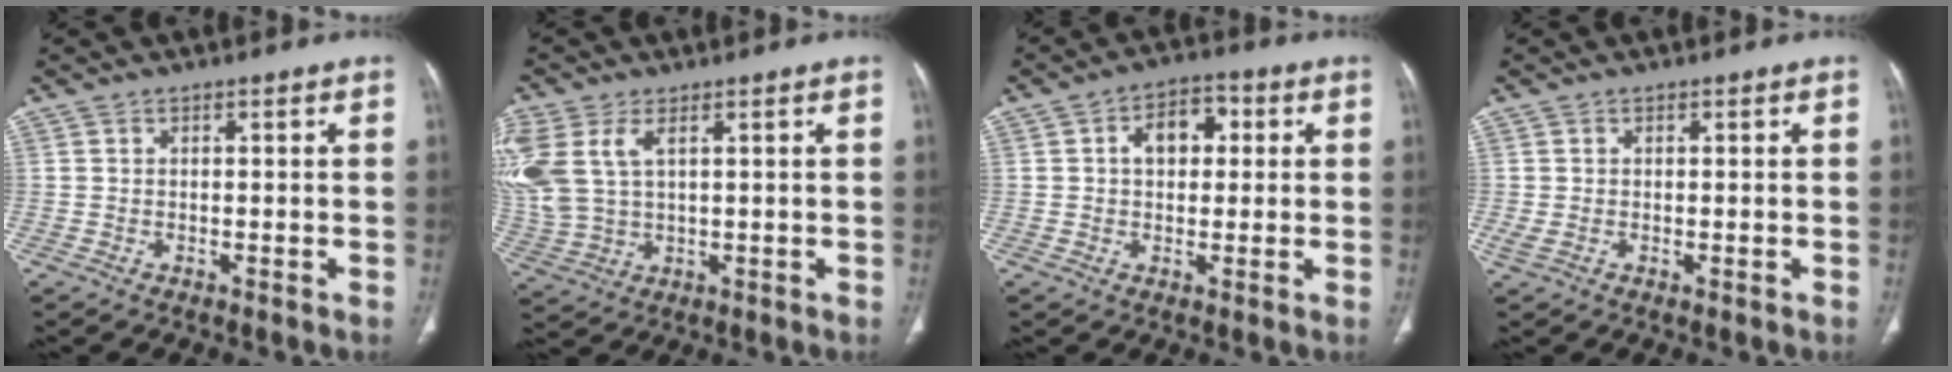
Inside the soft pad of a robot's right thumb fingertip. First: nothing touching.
{"total": 13.5, "force": [4.4, 8.1, 9.9], "torque": [-0.260, 0.000, 0.100]}
{"total": 7.2, "force": [1.4, 4.9, 5.0], "torque": [-0.056, 0.015, 0.016]}
{"total": 1.5, "force": [-0.2, 0.8, 1.2], "torque": [-0.037, -0.003, 0.000]}